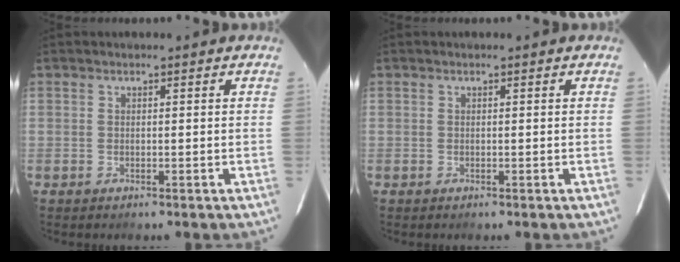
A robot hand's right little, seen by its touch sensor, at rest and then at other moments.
{"total": 0.0}